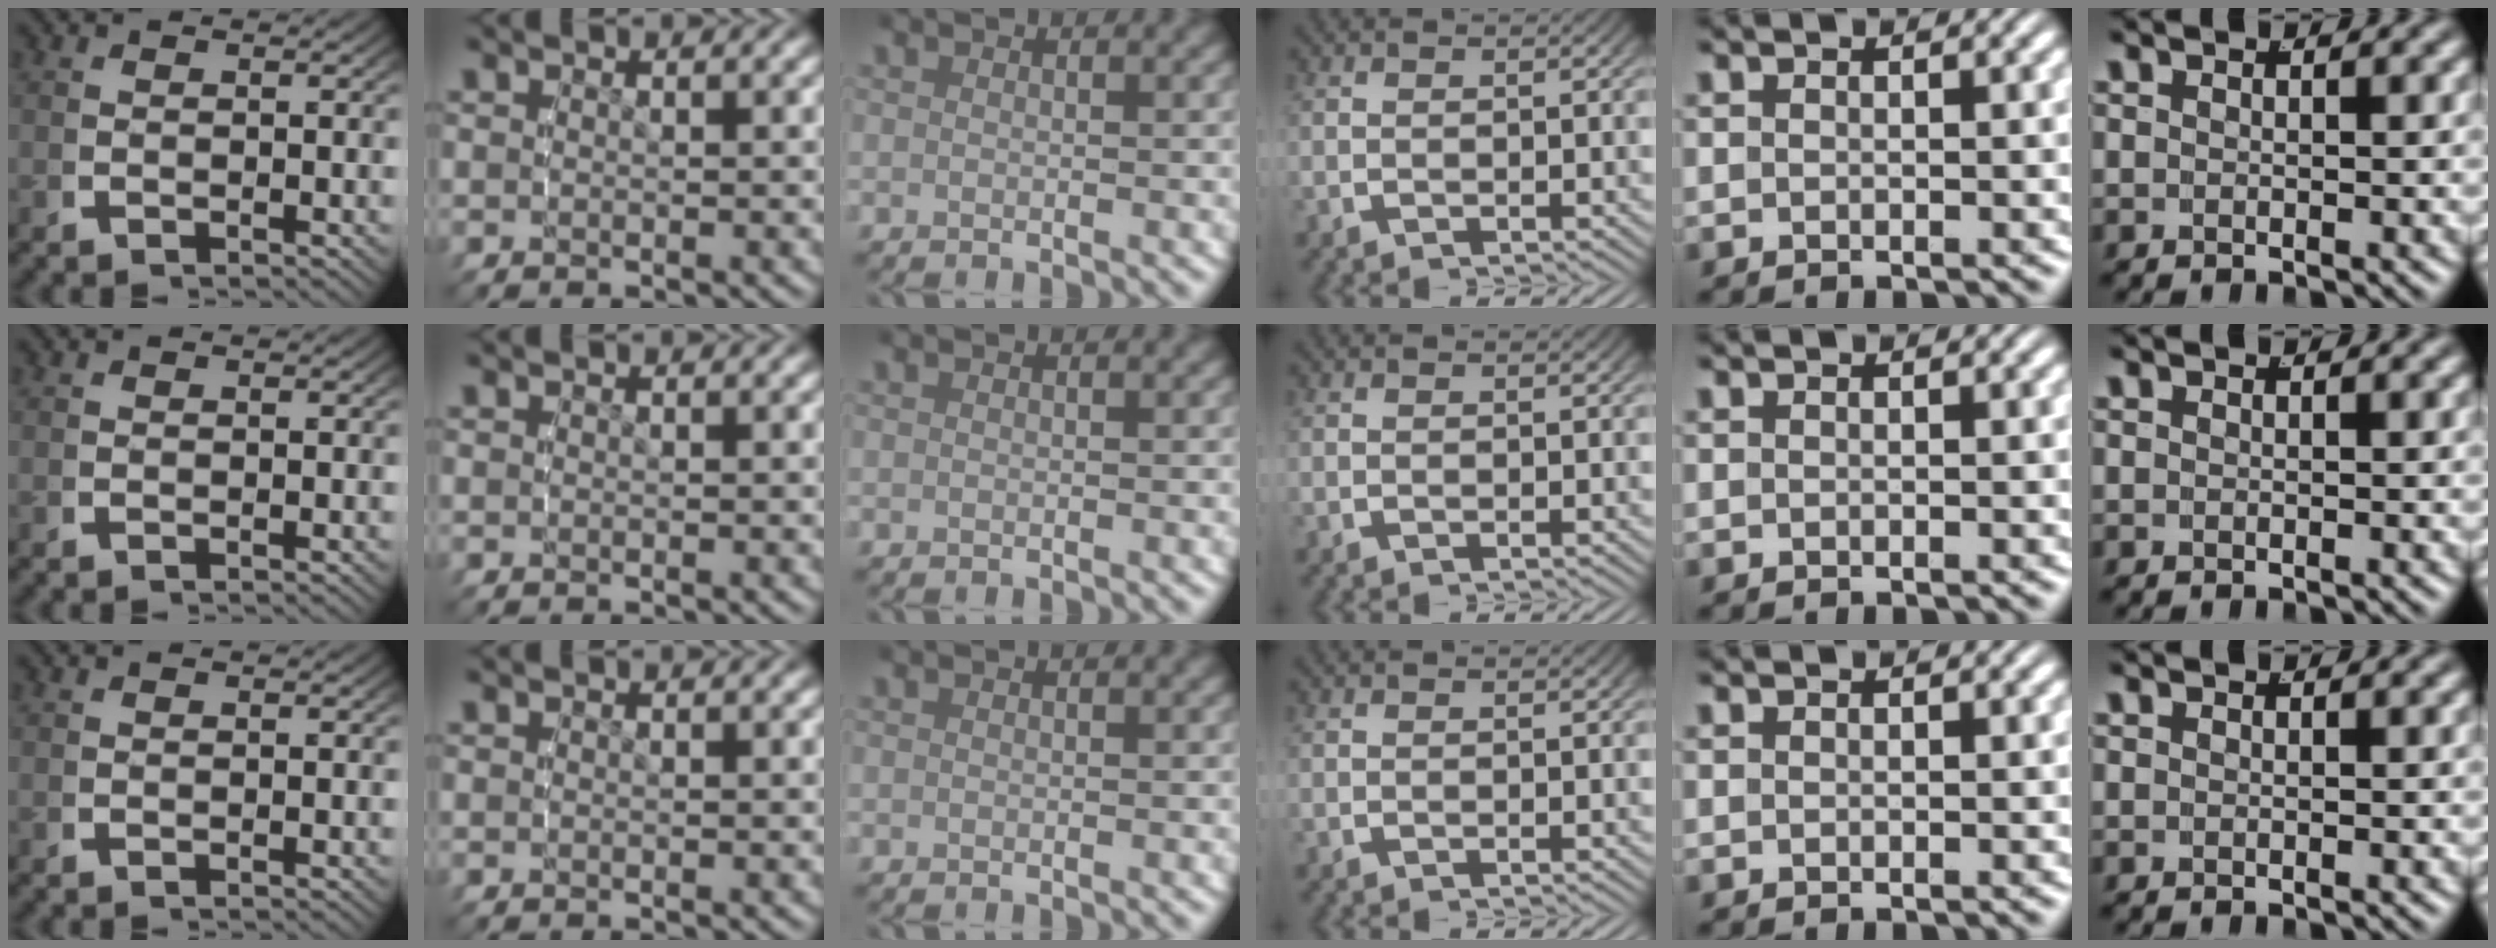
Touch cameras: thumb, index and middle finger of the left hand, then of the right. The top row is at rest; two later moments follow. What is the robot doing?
{"motion": "lift_and_place", "object": "tape"}